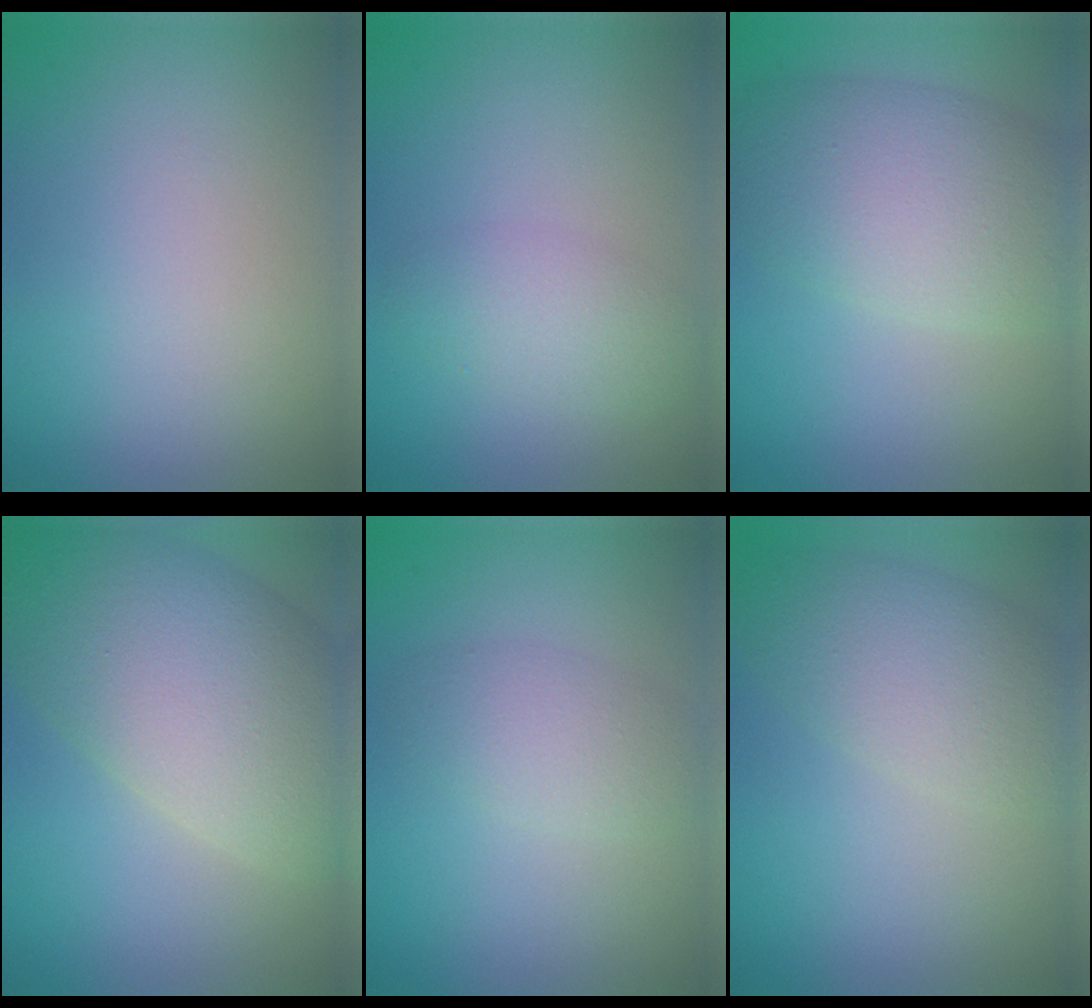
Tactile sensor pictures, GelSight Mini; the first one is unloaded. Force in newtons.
{"total": 2.7, "press": 2.7, "slide": 0.0}
{"total": 8.1, "press": 8.1, "slide": 0.4}
{"total": 11.8, "press": 11.8, "slide": 0.5}
{"total": 2.9, "press": 2.9, "slide": 0.1}
{"total": 5.5, "press": 5.5, "slide": 0.3}